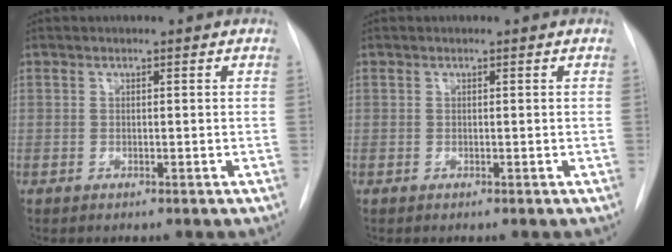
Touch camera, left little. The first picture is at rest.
{"total": 0.0}